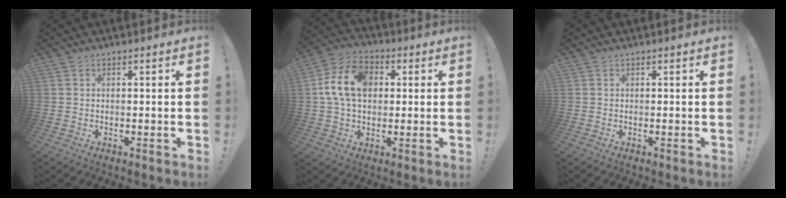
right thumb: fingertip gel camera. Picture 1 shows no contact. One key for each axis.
{"total": 14.0, "fx": 2.1, "fy": 9.9, "fz": 9.6, "tx": -0.183, "ty": 0.014, "tz": 0.042}
{"total": 0.0}